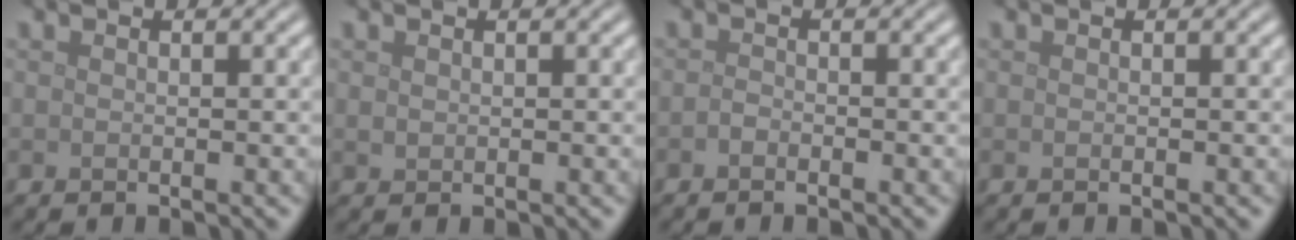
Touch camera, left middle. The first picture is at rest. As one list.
[{"total": 0.5, "force": [0.3, 0.4, 0.2], "torque": [-0.004, -0.003, 0.009]}, {"total": 0.7, "force": [-0.5, 0.3, 0.4], "torque": [-0.008, -0.001, -0.011]}, {"total": 0.0}]